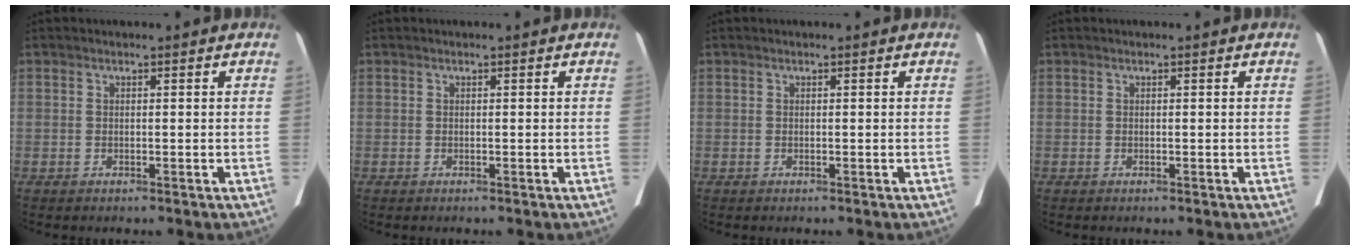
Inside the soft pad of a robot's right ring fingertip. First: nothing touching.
{"total": 0.0}
{"total": 0.0}
{"total": 0.0}